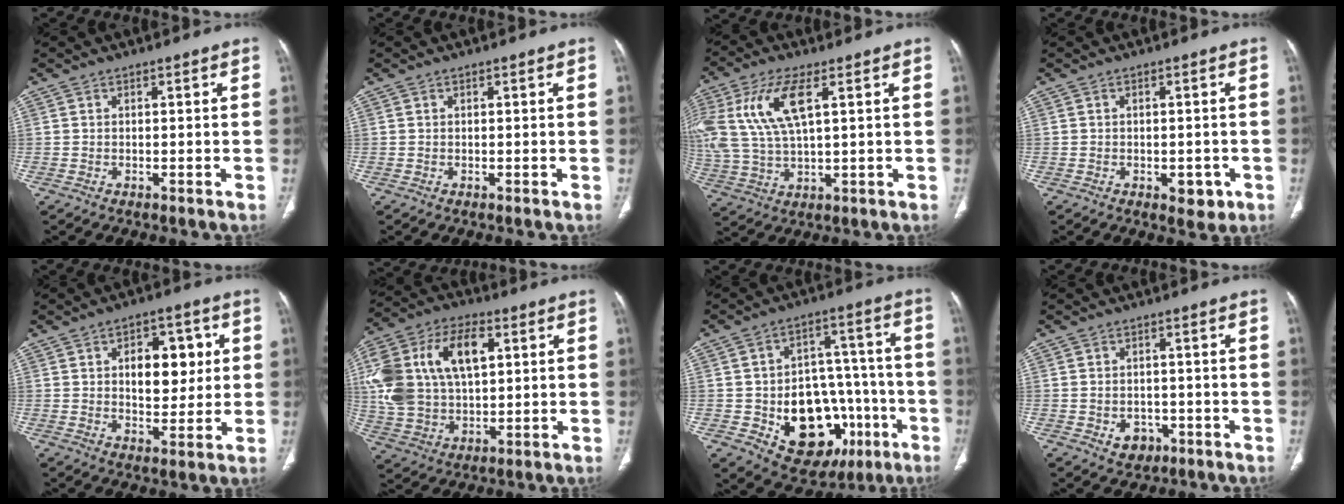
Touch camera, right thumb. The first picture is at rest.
{"total": 0.0}
{"total": 14.1, "force": [4.6, 5.6, 12.0], "torque": [-0.280, -0.001, 0.096]}
{"total": 3.7, "force": [-1.3, 2.2, 2.7], "torque": [-0.019, 0.002, -0.009]}
{"total": 10.4, "force": [2.1, 6.4, 7.9], "torque": [-0.069, -0.003, 0.035]}
{"total": 22.5, "force": [5.5, 13.6, 17.1], "torque": [-0.350, 0.013, 0.101]}
{"total": 21.4, "force": [-6.7, 14.4, 14.3], "torque": [-0.160, 0.041, -0.076]}
{"total": 4.2, "force": [-1.5, 3.4, 1.9], "torque": [-0.012, 0.010, -0.011]}